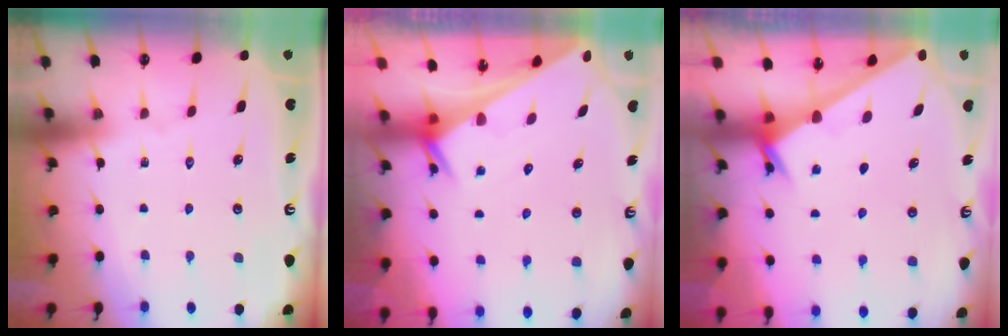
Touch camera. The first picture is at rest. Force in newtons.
{"total": 2.7, "press": 2.7, "slide": 0.1}
{"total": 2.2, "press": 2.1, "slide": 0.3}